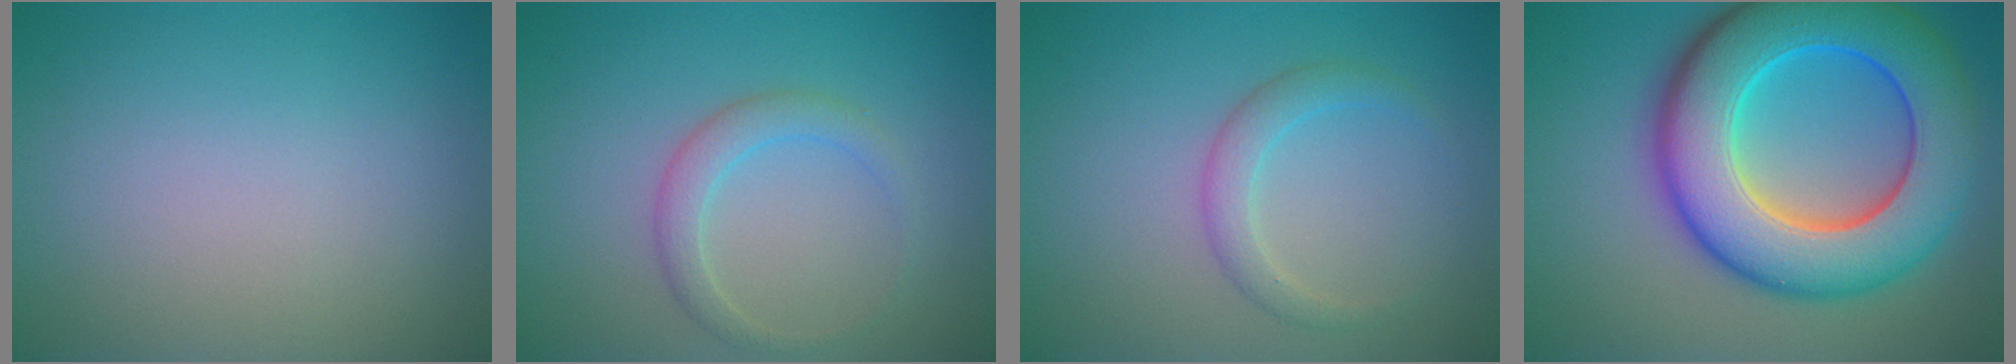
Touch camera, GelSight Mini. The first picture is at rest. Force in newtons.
{"total": 2.1, "press": 2.1, "slide": 0.1}
{"total": 2.1, "press": 2.1, "slide": 0.1}
{"total": 12.7, "press": 12.7, "slide": 0.2}